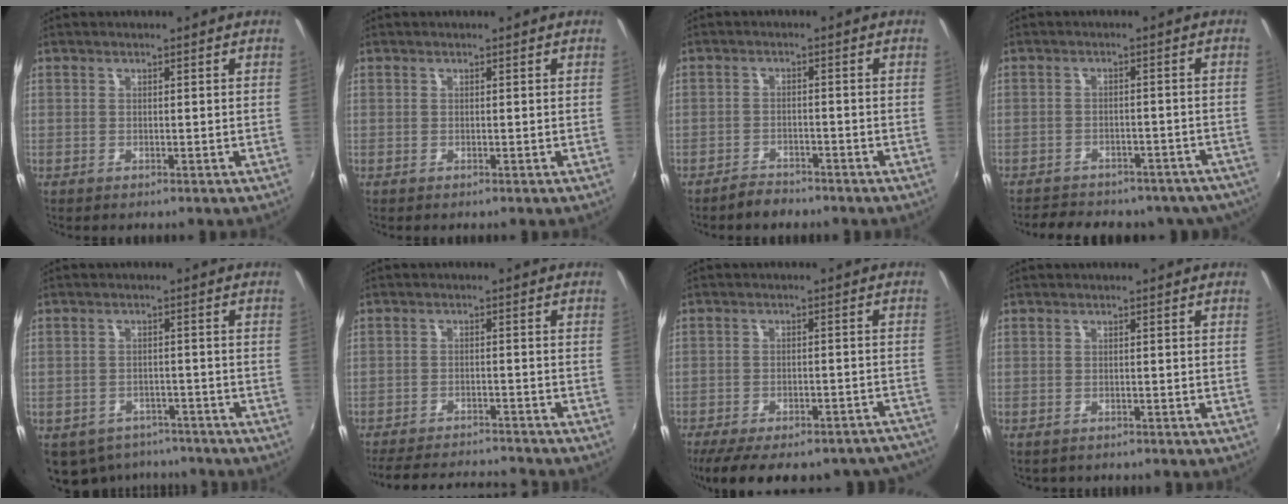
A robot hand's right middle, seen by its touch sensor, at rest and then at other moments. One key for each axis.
{"total": 0.0}
{"total": 3.2, "fx": -2.9, "fy": 1.1, "fz": 0.8, "tx": -0.028, "ty": 0.003, "tz": -0.047}
{"total": 17.8, "fx": -15.1, "fy": 7.5, "fz": 5.9, "tx": -0.117, "ty": 0.023, "tz": -0.165}
{"total": 11.0, "fx": -8.3, "fy": 6.3, "fz": 3.7, "tx": -0.098, "ty": -0.005, "tz": -0.106}
{"total": 13.2, "fx": -12.3, "fy": 1.8, "fz": 4.5, "tx": -0.108, "ty": -0.004, "tz": -0.186}
{"total": 23.7, "fx": -20.5, "fy": 7.0, "fz": 9.6, "tx": -0.164, "ty": -0.004, "tz": -0.250}
{"total": 0.8, "fx": -0.7, "fy": 0.3, "fz": 0.1, "tx": -0.008, "ty": -0.001, "tz": -0.008}